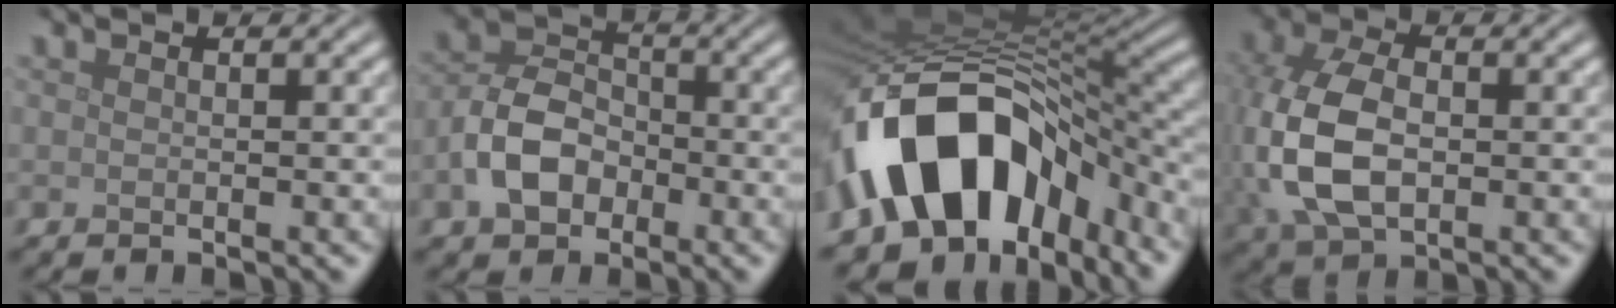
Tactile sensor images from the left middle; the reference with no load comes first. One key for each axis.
{"total": 5.2, "fx": -1.9, "fy": 3.7, "fz": 3.1, "tx": -0.059, "ty": 0.005, "tz": -0.041}
{"total": 14.3, "fx": -5.5, "fy": 9.4, "fz": 9.4, "tx": -0.160, "ty": 0.009, "tz": -0.093}
{"total": 8.4, "fx": -0.5, "fy": 5.4, "fz": 6.3, "tx": -0.164, "ty": -0.008, "tz": -0.004}